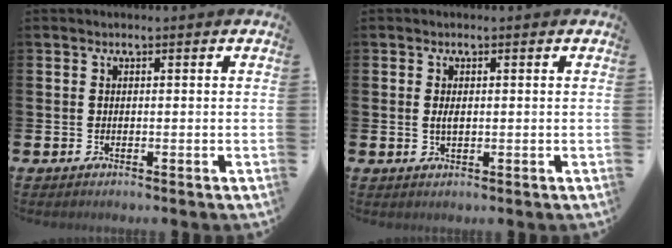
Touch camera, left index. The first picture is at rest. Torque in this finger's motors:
{"motor_torque": [0.37, 0.27, 0.01, 0.06]}